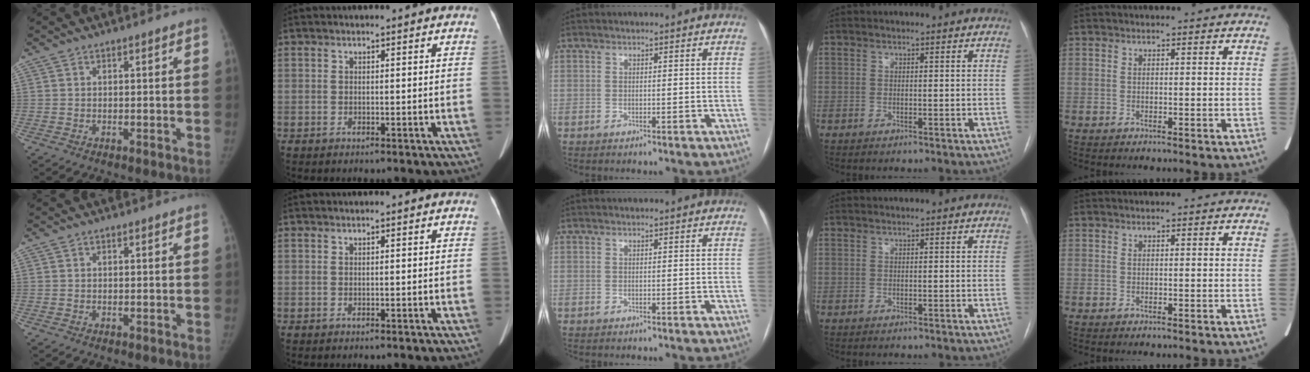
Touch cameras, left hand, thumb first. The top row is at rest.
{}